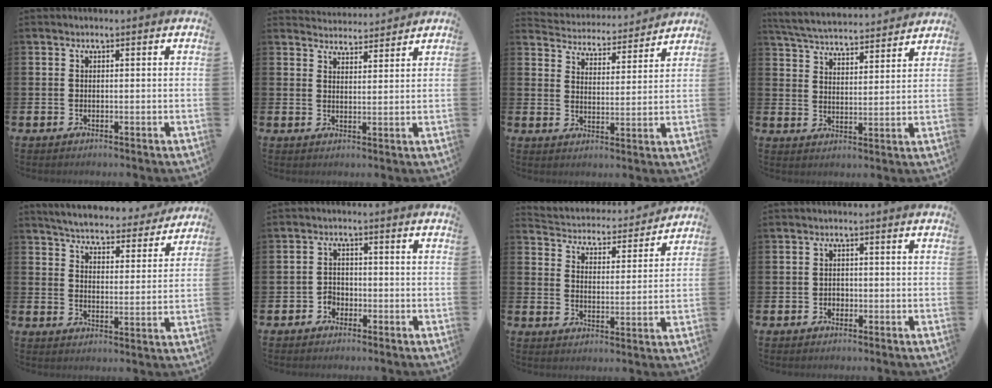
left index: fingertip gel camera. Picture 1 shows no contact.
{"total": 3.6, "force": [3.6, 0.4, -0.3], "torque": [0.004, -0.024, 0.065]}
{"total": 4.3, "force": [4.2, 0.8, -0.2], "torque": [-0.010, -0.044, 0.068]}
{"total": 5.3, "force": [5.2, 0.5, 0.7], "torque": [-0.034, -0.040, 0.089]}
{"total": 5.1, "force": [5.0, 0.6, 1.0], "torque": [-0.033, -0.041, 0.081]}
{"total": 2.2, "force": [-1.5, 1.6, 0.3], "torque": [-0.011, 0.006, -0.033]}
{"total": 4.2, "force": [4.0, 1.1, 0.3], "torque": [-0.030, -0.040, 0.062]}
{"total": 1.2, "force": [-0.5, 1.0, 0.2], "torque": [-0.006, 0.005, -0.012]}